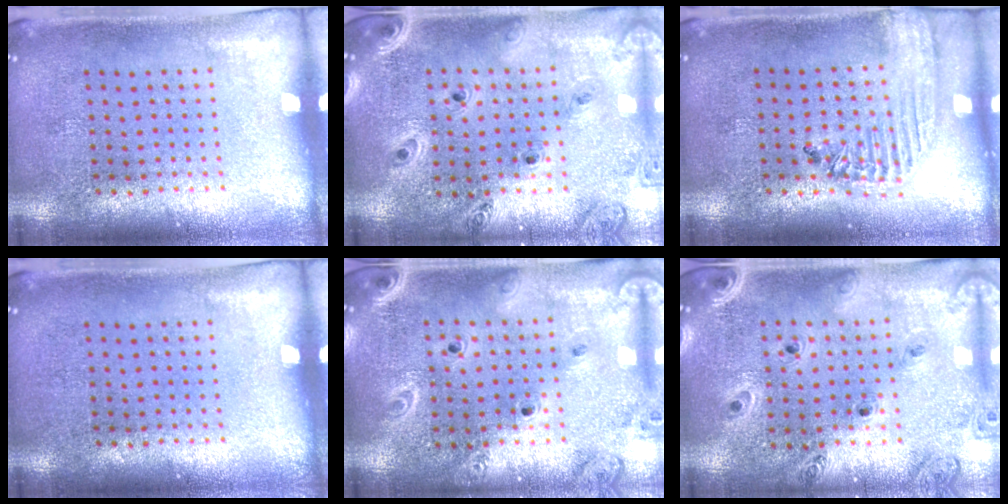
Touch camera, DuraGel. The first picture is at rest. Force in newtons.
{"total": 1.3, "press": 1.3, "slide": 0.2}
{"total": 1.8, "press": 1.7, "slide": 0.7}
{"total": 0.0}
{"total": 2.3, "press": 2.1, "slide": 0.9}
{"total": 1.3, "press": 1.3, "slide": 0.2}